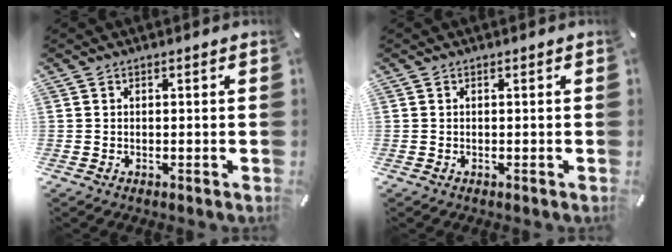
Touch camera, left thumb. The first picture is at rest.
{"total": 0.0}